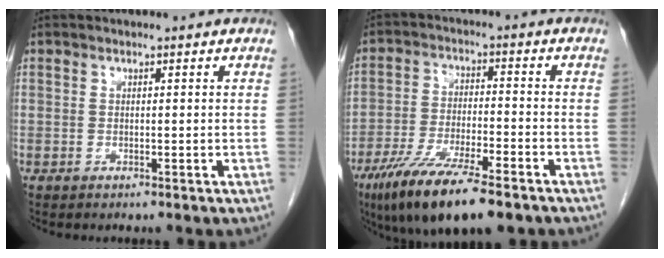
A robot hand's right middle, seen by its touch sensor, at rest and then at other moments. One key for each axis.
{"total": 13.6, "fx": -9.2, "fy": 2.1, "fz": 9.7, "tx": -0.181, "ty": -0.033, "tz": -0.158}